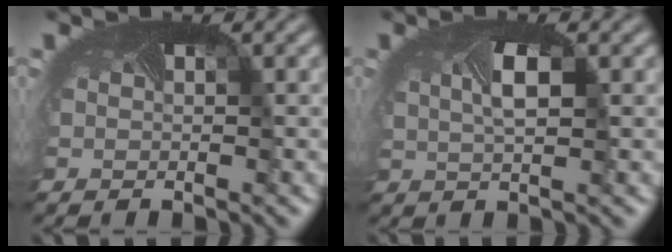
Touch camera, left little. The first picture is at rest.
{"total": 2.5, "force": [0.3, 0.9, 2.3], "torque": [-0.058, -0.001, 0.008]}